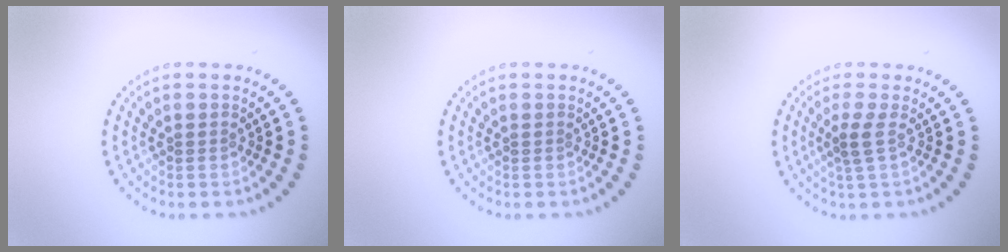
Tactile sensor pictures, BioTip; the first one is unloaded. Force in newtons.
{"total": 0.0}
{"total": 1.5, "press": 1.0, "slide": 1.1}